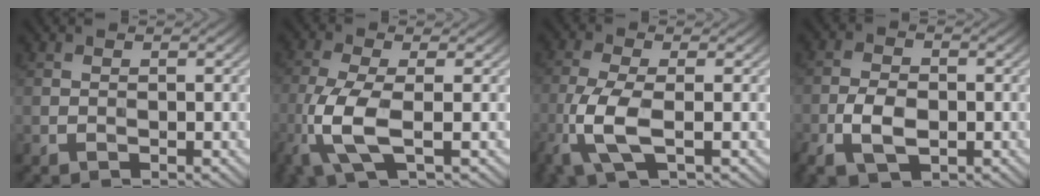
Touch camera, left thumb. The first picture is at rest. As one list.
[{"total": 7.6, "force": [-2.2, 2.5, 6.8], "torque": [-0.167, 0.000, -0.053]}, {"total": 6.9, "force": [-2.2, 2.4, 6.1], "torque": [-0.147, -0.001, -0.053]}, {"total": 5.8, "force": [-2.2, 3.1, 4.4], "torque": [-0.099, -0.007, -0.048]}]